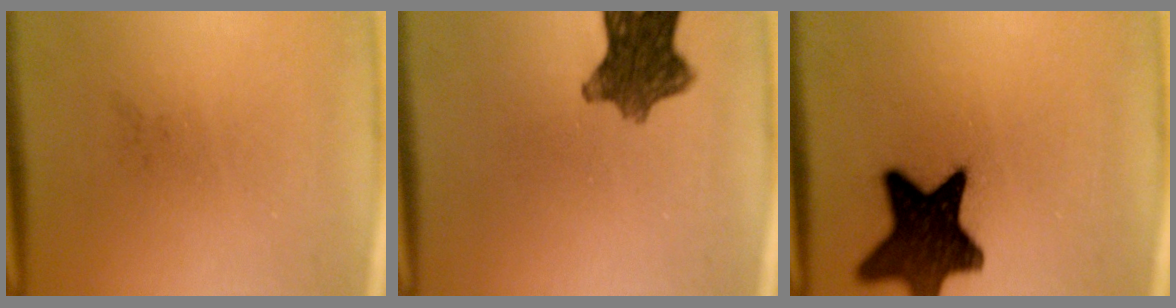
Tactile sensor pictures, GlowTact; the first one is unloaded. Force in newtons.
{"total": 9.0}
{"total": 14.9}